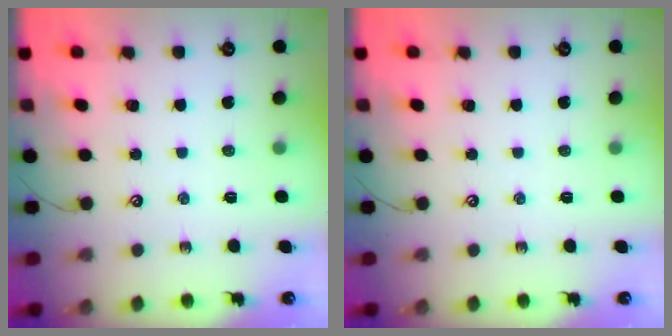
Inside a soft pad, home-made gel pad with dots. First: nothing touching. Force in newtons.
{"total": 0.0}